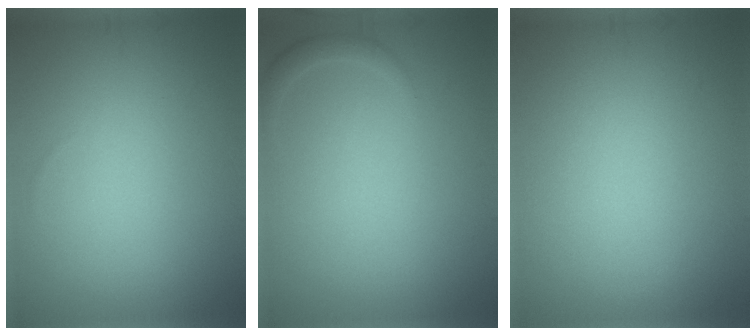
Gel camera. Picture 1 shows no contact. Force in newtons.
{"total": 1.2, "press": 1.1, "slide": 0.1}
{"total": 0.0}